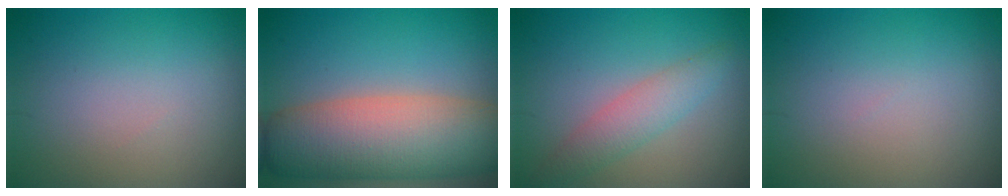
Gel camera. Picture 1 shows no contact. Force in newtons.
{"total": 10.8, "press": 10.8, "slide": 1.0}
{"total": 2.9, "press": 2.9, "slide": 0.1}
{"total": 0.0}